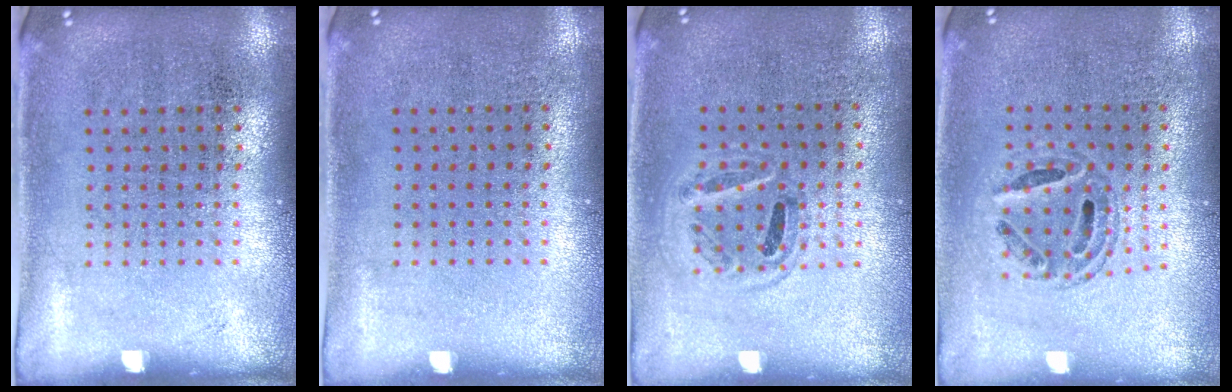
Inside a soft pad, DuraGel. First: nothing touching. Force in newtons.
{"total": 0.0}
{"total": 0.9, "press": 0.9, "slide": 0.3}
{"total": 0.8, "press": 0.8, "slide": 0.1}